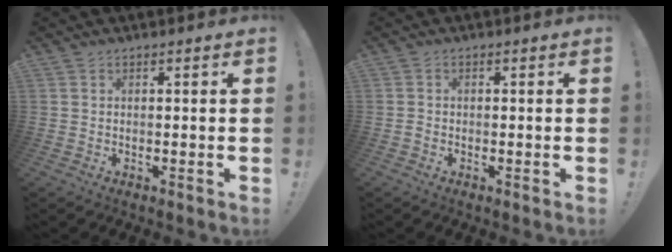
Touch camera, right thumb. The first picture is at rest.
{"total": 0.9, "force": [-0.5, 0.7, 0.4], "torque": [-0.008, 0.002, -0.008]}